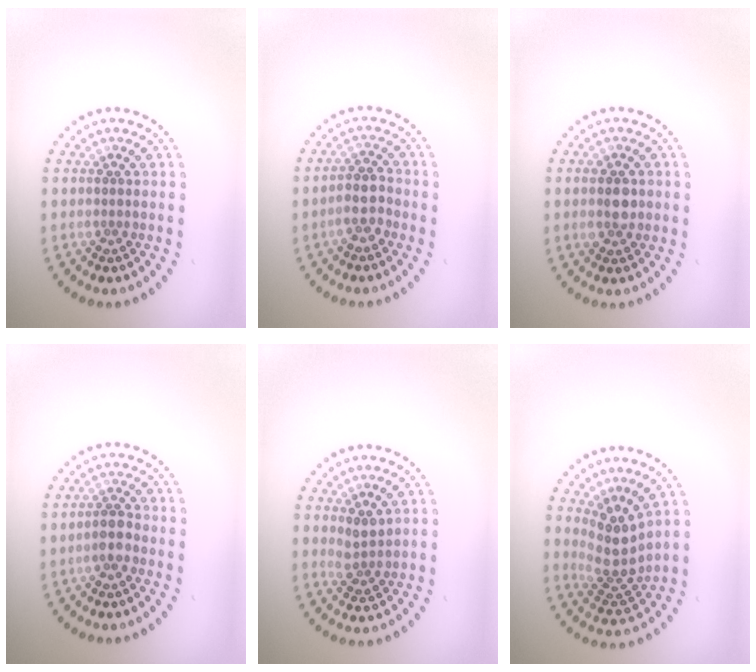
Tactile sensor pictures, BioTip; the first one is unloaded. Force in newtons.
{"total": 2.4, "press": 2.1, "slide": 1.2}
{"total": 2.5, "press": 2.5, "slide": 0.2}
{"total": 1.8, "press": 1.6, "slide": 0.9}
{"total": 1.9, "press": 1.6, "slide": 1.0}
{"total": 3.7, "press": 2.9, "slide": 2.3}